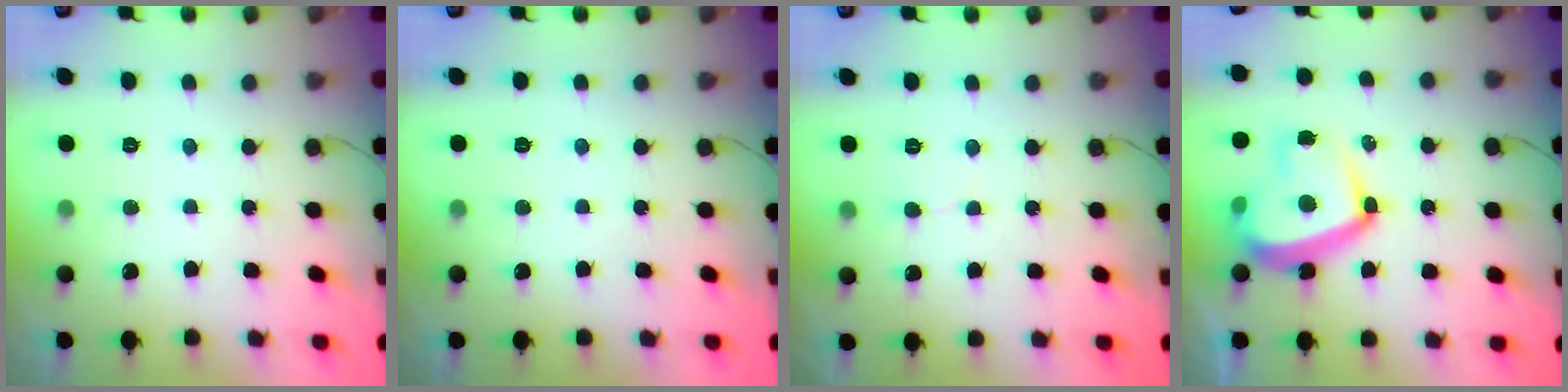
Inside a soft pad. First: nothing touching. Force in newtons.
{"total": 0.0}
{"total": 4.7, "press": 4.6, "slide": 0.5}
{"total": 16.4, "press": 16.3, "slide": 1.2}